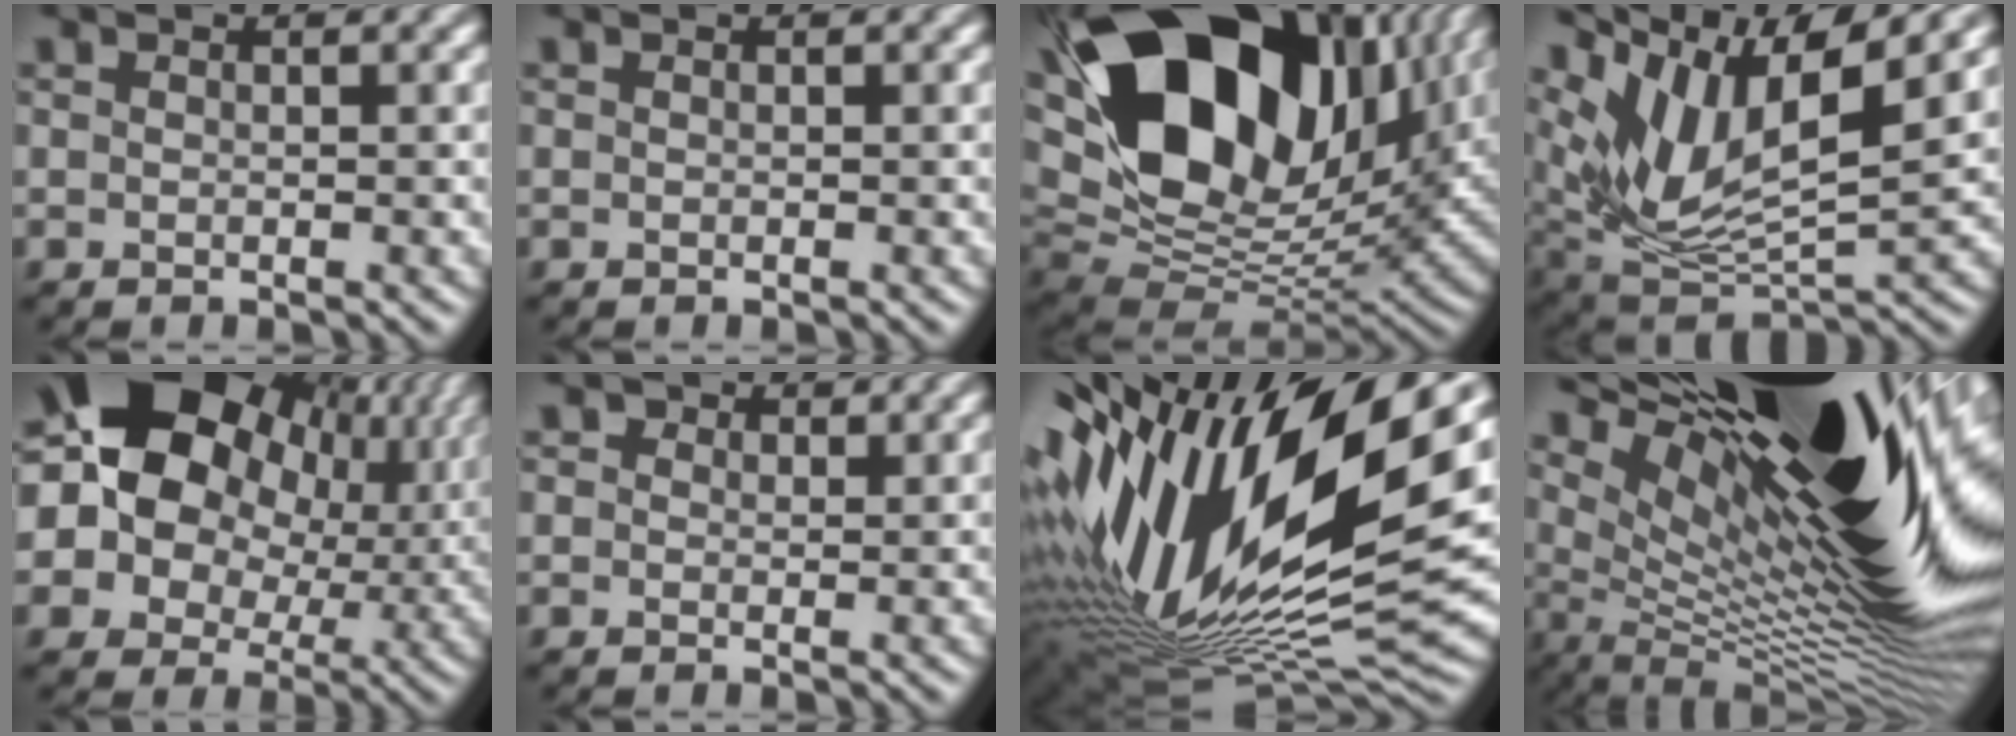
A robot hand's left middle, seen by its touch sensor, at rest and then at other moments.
{"total": 0.0}
{"total": 18.4, "force": [7.2, 10.9, 12.9], "torque": [-0.240, 0.019, 0.122]}
{"total": 9.8, "force": [5.4, 4.0, 7.2], "torque": [-0.147, 0.002, 0.105]}
{"total": 21.4, "force": [6.8, 16.5, 11.9], "torque": [-0.238, 0.054, 0.084]}
{"total": 1.2, "force": [0.7, 1.0, -0.1], "torque": [0.005, -0.005, 0.002]}
{"total": 18.1, "force": [2.5, 6.7, 16.6], "torque": [-0.308, -0.017, 0.041]}
{"total": 21.4, "force": [7.7, 7.1, 18.6], "torque": [-0.254, 0.050, 0.112]}